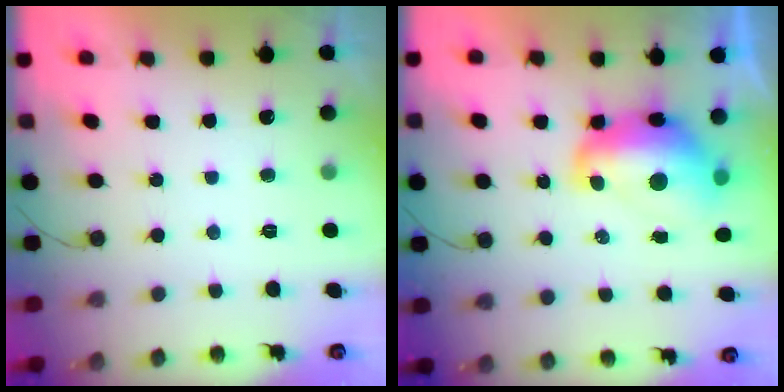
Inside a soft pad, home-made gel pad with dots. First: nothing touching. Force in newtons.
{"total": 12.7, "press": 12.6, "slide": 1.0}